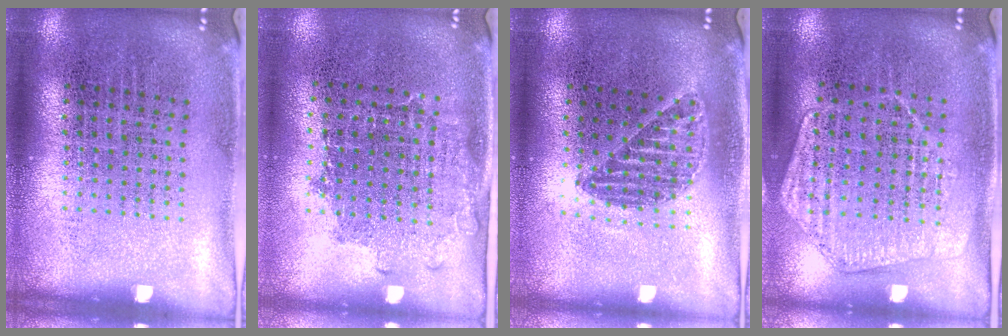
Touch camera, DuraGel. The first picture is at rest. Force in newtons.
{"total": 1.3, "press": 1.1, "slide": 0.7}
{"total": 1.1, "press": 1.0, "slide": 0.4}
{"total": 1.4, "press": 1.4, "slide": 0.3}